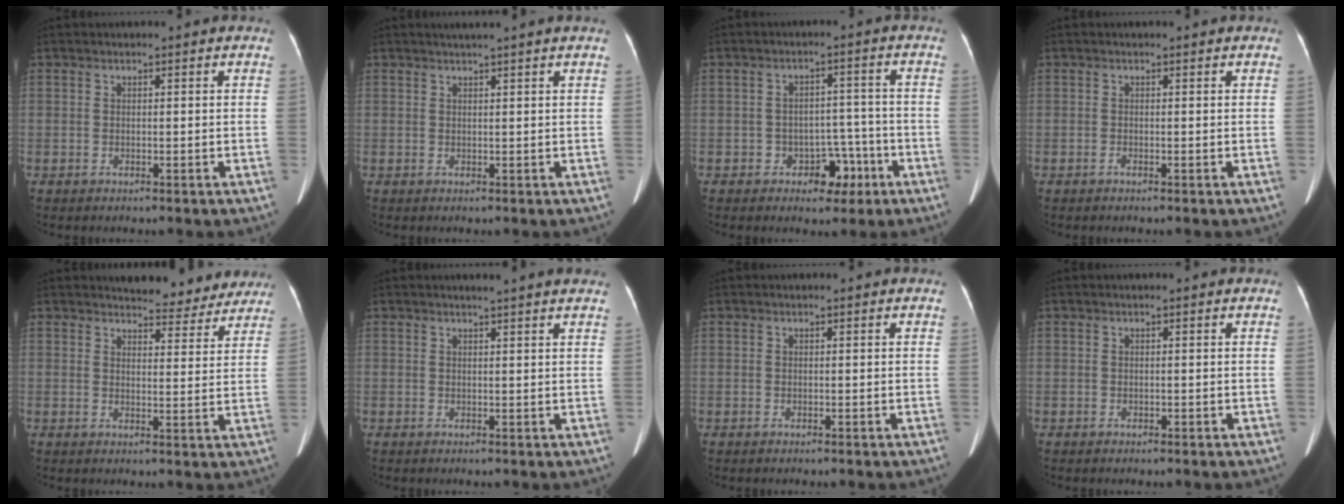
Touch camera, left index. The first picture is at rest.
{"total": 2.4, "force": [2.0, -0.7, 1.2], "torque": [-0.012, 0.010, 0.034]}
{"total": 5.2, "force": [-2.9, 3.5, 2.6], "torque": [-0.032, 0.020, -0.034]}
{"total": 0.0}
{"total": 9.3, "force": [8.8, 2.4, 1.5], "torque": [0.000, -0.013, 0.093]}
{"total": 4.6, "force": [4.1, -0.4, 2.1], "torque": [-0.030, 0.013, 0.042]}
{"total": 0.0}
{"total": 0.0}